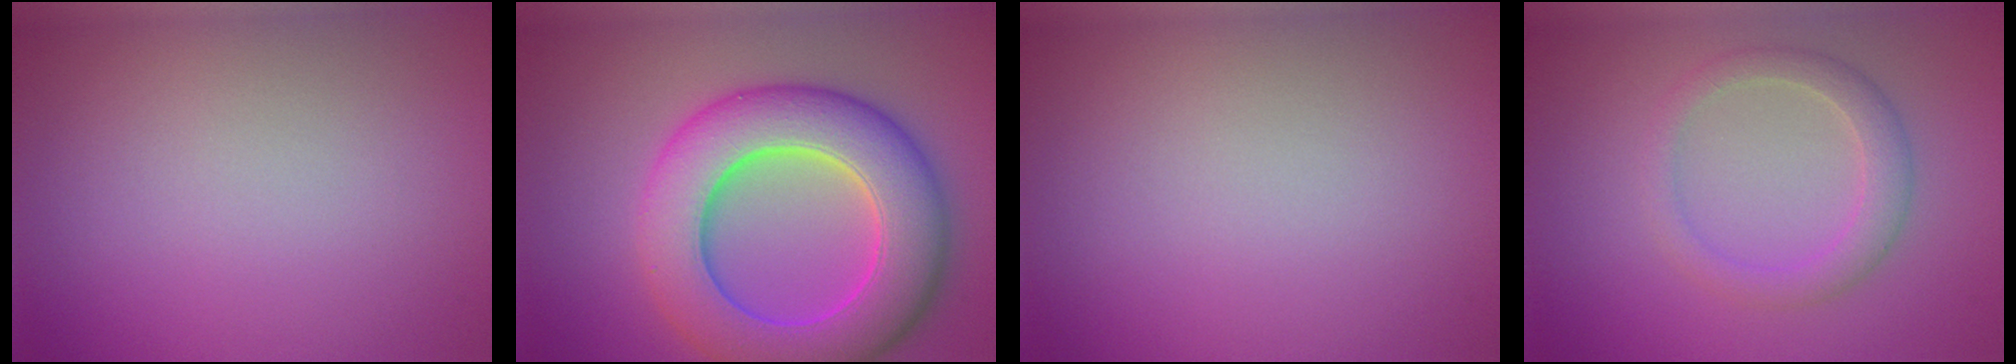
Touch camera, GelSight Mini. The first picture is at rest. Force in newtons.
{"total": 10.4, "press": 10.4, "slide": 0.2}
{"total": 0.0}
{"total": 2.7, "press": 2.7, "slide": 0.1}